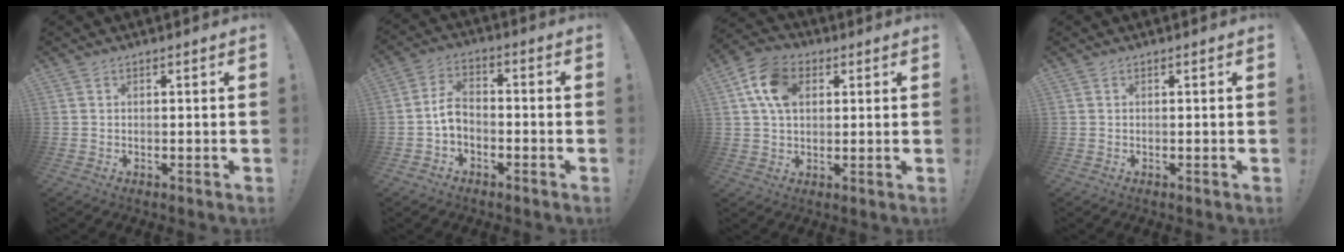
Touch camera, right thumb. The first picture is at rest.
{"total": 6.3, "force": [-1.6, 4.5, 4.1], "torque": [-0.078, 0.011, -0.029]}
{"total": 11.3, "force": [3.3, 8.0, 7.3], "torque": [-0.129, 0.011, 0.066]}
{"total": 0.0}